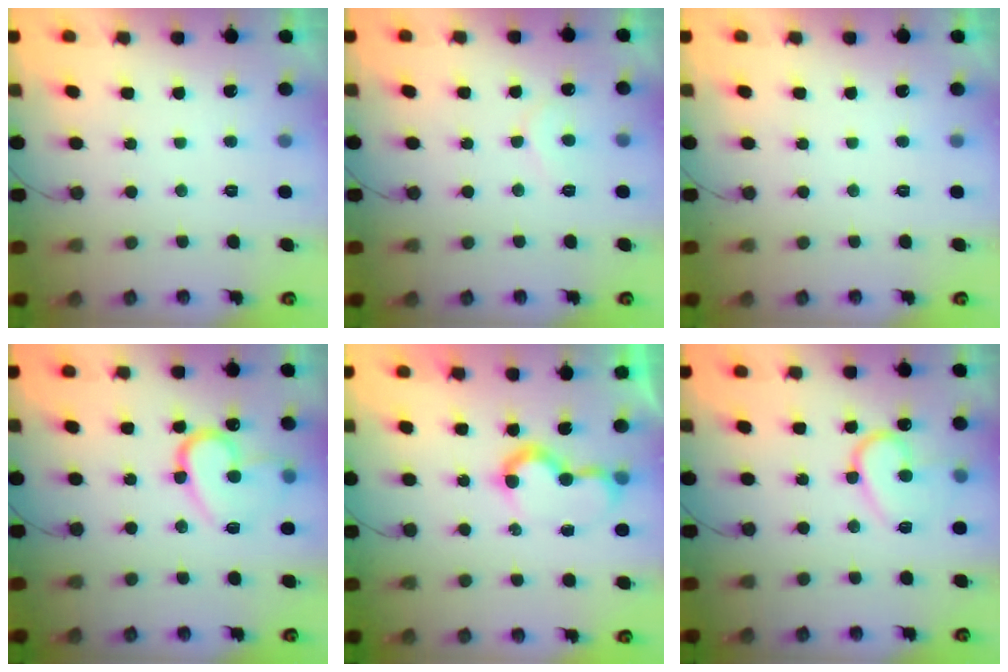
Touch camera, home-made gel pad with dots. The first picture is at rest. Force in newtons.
{"total": 5.7, "press": 5.7, "slide": 0.5}
{"total": 0.0}
{"total": 13.8, "press": 13.8, "slide": 0.9}
{"total": 8.0, "press": 8.0, "slide": 0.8}
{"total": 13.7, "press": 13.6, "slide": 1.5}